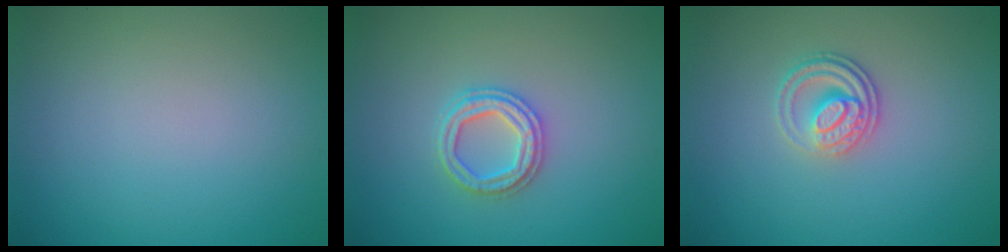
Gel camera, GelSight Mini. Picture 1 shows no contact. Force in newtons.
{"total": 2.6, "press": 2.6, "slide": 0.5}
{"total": 2.8, "press": 2.5, "slide": 1.4}